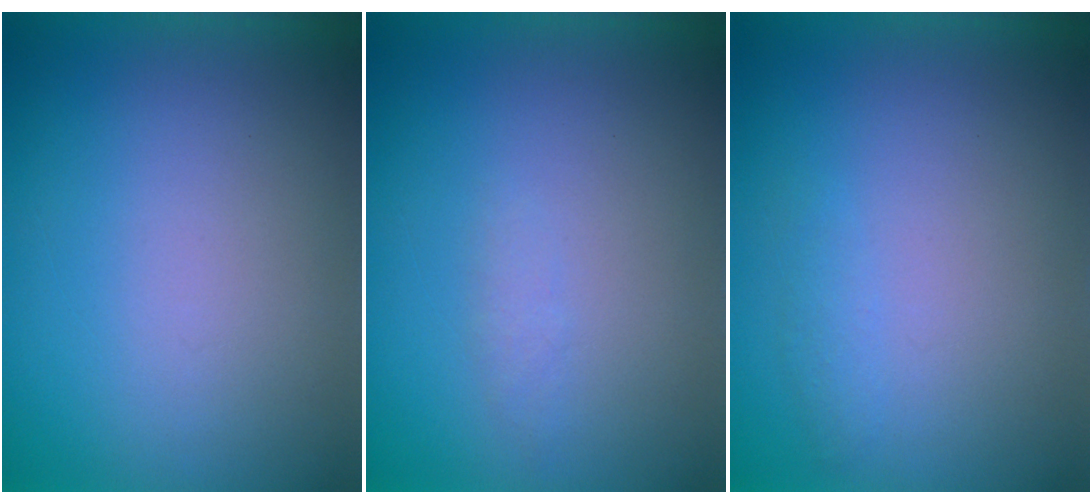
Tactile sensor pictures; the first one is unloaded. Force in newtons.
{"total": 1.2}
{"total": 1.4}